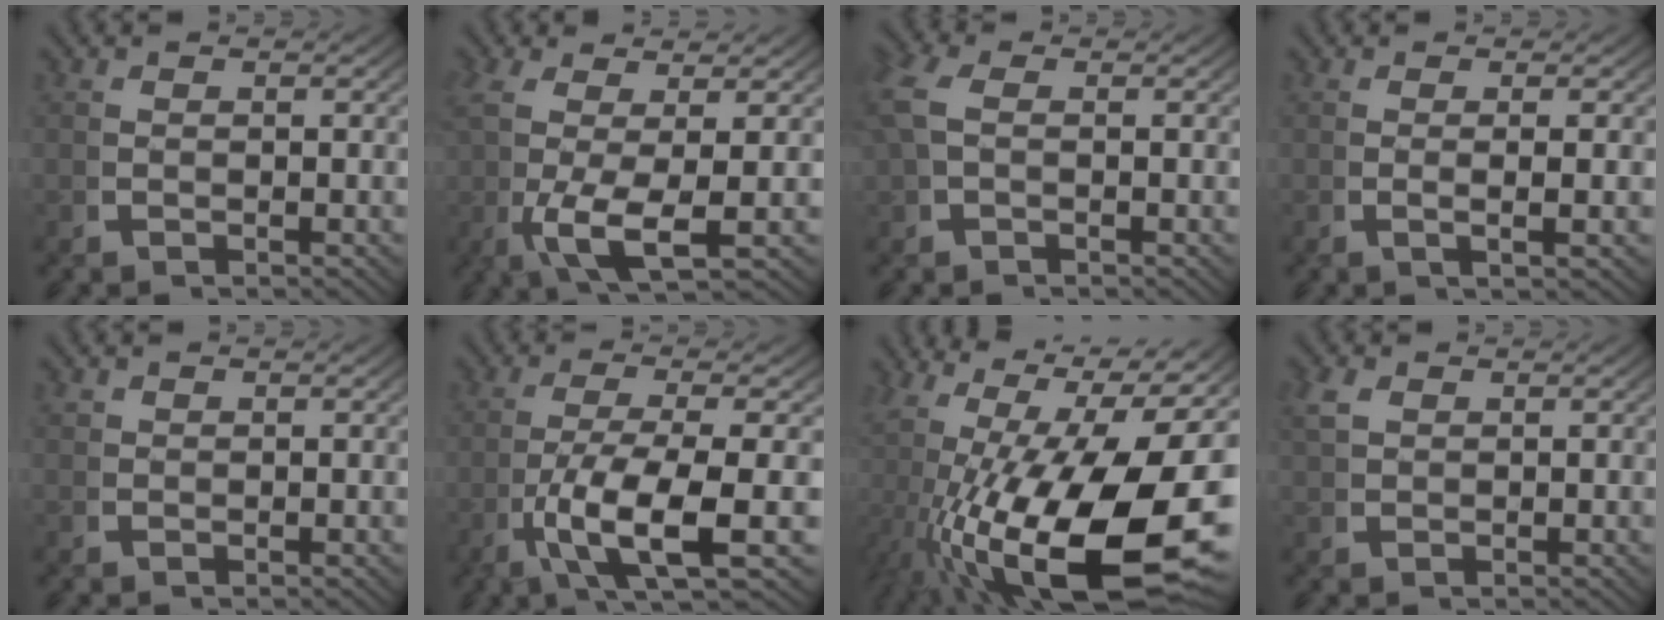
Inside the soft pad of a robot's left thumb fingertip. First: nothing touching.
{"total": 6.6, "force": [-0.4, 2.4, 6.2], "torque": [-0.149, -0.026, 0.007]}
{"total": 2.4, "force": [0.3, 1.6, 1.7], "torque": [-0.057, -0.001, 0.009]}
{"total": 2.2, "force": [0.2, -0.2, 2.2], "torque": [-0.046, 0.000, 0.002]}
{"total": 0.8, "force": [0.6, 0.5, 0.2], "torque": [-0.008, -0.003, 0.015]}
{"total": 9.4, "force": [-2.0, 3.5, 8.5], "torque": [-0.187, -0.031, -0.015]}
{"total": 21.9, "force": [-2.0, 12.3, 18.0], "torque": [-0.311, -0.062, 0.008]}
{"total": 1.8, "force": [1.3, 0.9, 0.9], "torque": [-0.023, 0.005, 0.030]}